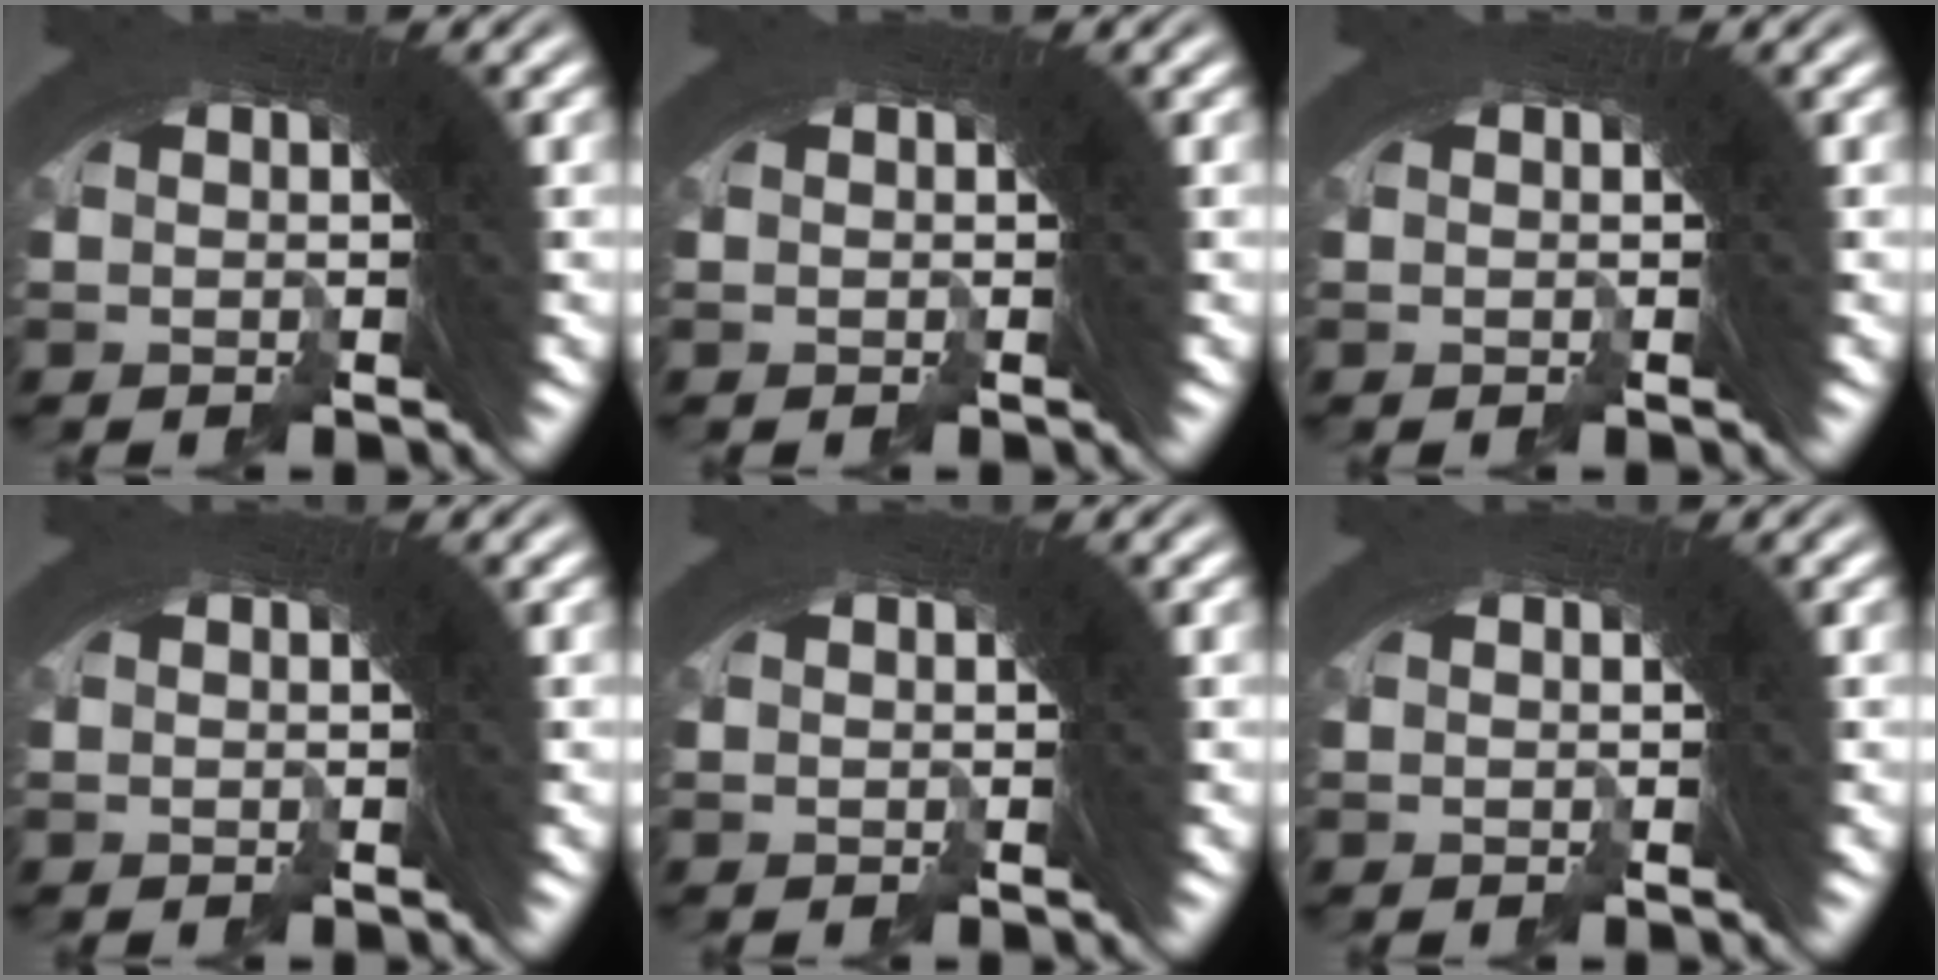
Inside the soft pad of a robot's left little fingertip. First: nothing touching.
{"total": 0.0}
{"total": 0.0}
{"total": 0.0}
{"total": 0.0}
{"total": 0.0}